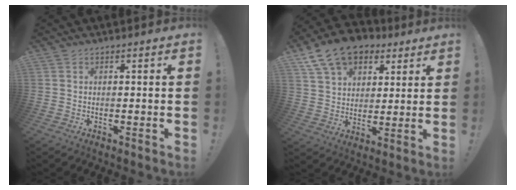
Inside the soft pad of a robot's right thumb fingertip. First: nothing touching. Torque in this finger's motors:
{"motor_torque": [-0.72, 1.71, 1.06, 0.58, 0.39]}